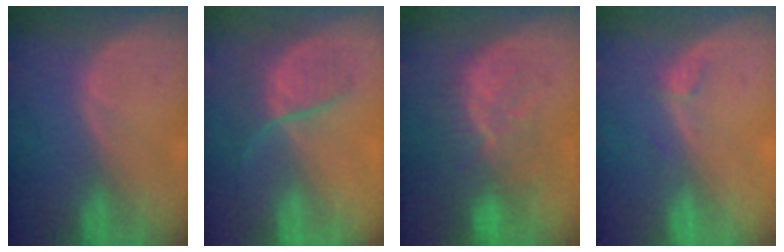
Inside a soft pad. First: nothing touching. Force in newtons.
{"total": 6.3, "press": 5.9, "slide": 2.3}
{"total": 9.7, "press": 8.5, "slide": 4.8}
{"total": 1.1, "press": 1.1, "slide": 0.2}